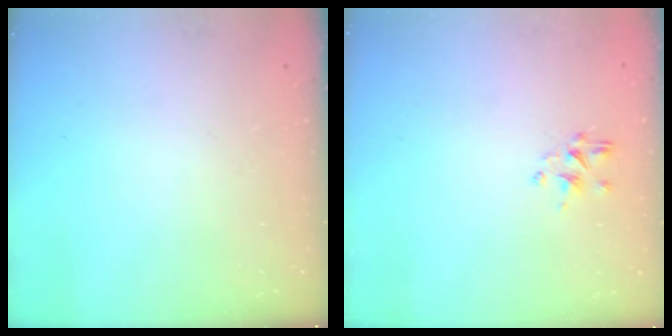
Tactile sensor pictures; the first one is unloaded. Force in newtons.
{"total": 1.8, "press": 1.7, "slide": 0.7}